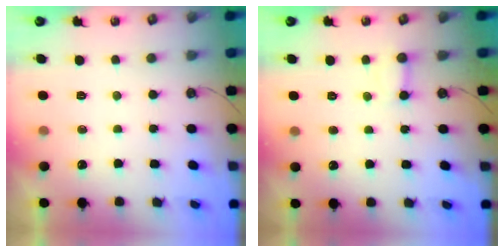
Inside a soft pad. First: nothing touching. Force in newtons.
{"total": 2.7, "press": 2.7, "slide": 0.5}